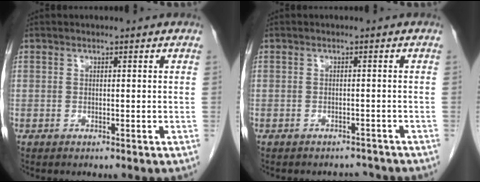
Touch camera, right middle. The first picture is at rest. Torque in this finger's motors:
{"motor_torque": [0.13, -0.07, 0.00, 0.00]}